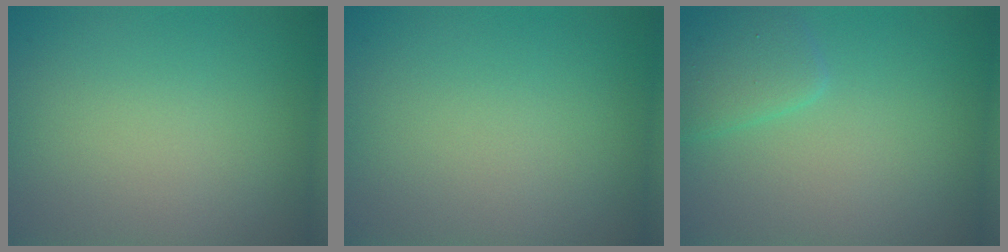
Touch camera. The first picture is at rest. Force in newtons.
{"total": 0.0}
{"total": 2.3, "press": 2.3, "slide": 0.1}